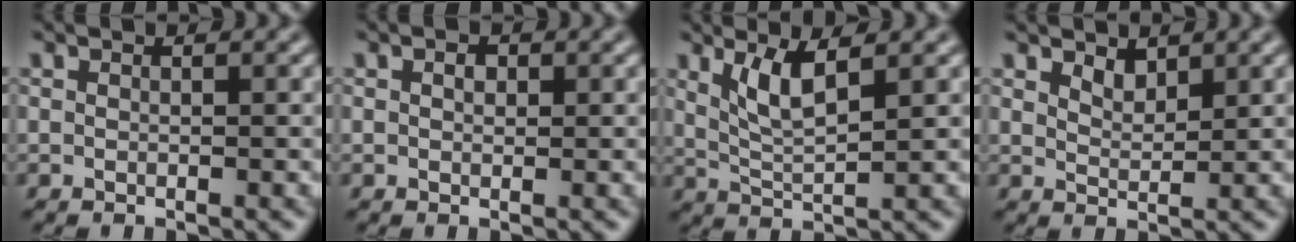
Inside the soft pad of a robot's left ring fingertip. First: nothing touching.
{"total": 0.9, "force": [0.3, 0.6, 0.6], "torque": [-0.010, 0.000, 0.002]}
{"total": 3.3, "force": [1.7, 0.7, 2.8], "torque": [-0.060, -0.008, 0.040]}
{"total": 1.5, "force": [1.3, 0.5, 0.6], "torque": [-0.015, -0.004, 0.025]}